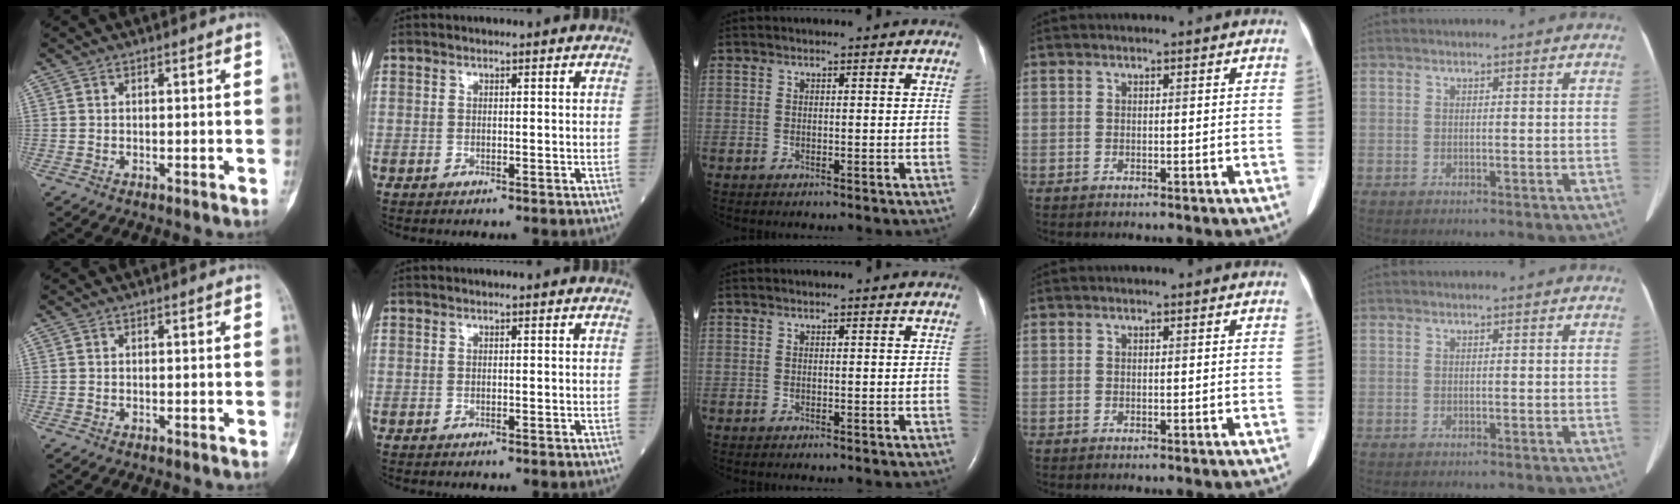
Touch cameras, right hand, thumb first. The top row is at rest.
{}